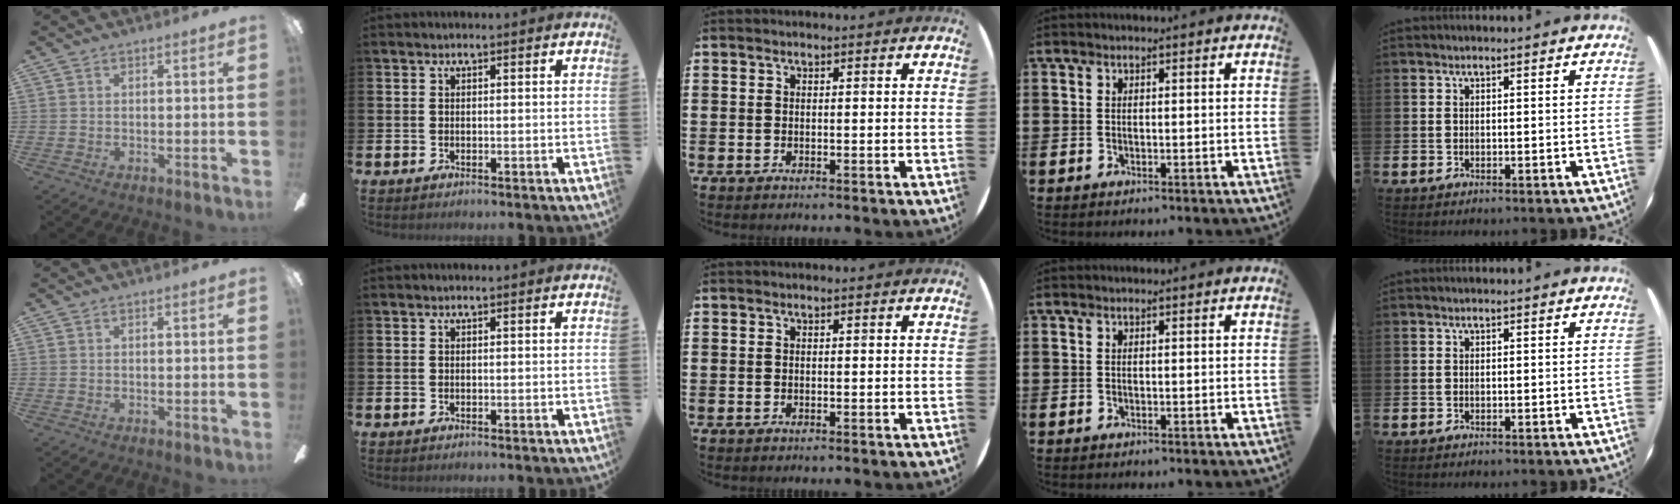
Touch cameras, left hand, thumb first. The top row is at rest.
{}